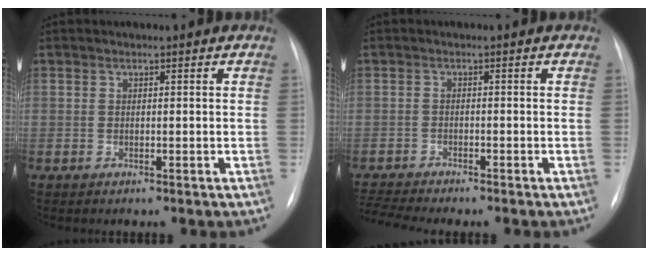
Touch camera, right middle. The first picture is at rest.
{"total": 4.9, "force": [-4.6, -0.9, 1.5], "torque": [-0.033, -0.014, -0.075]}